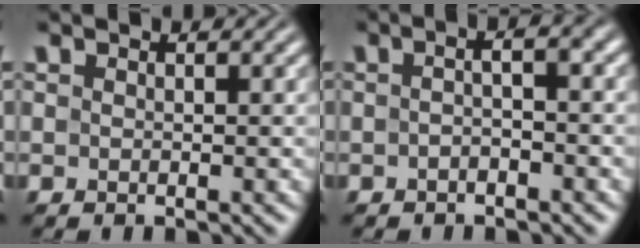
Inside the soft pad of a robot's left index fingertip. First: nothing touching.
{"total": 2.6, "force": [-0.4, 0.6, 2.5], "torque": [-0.041, 0.005, -0.011]}